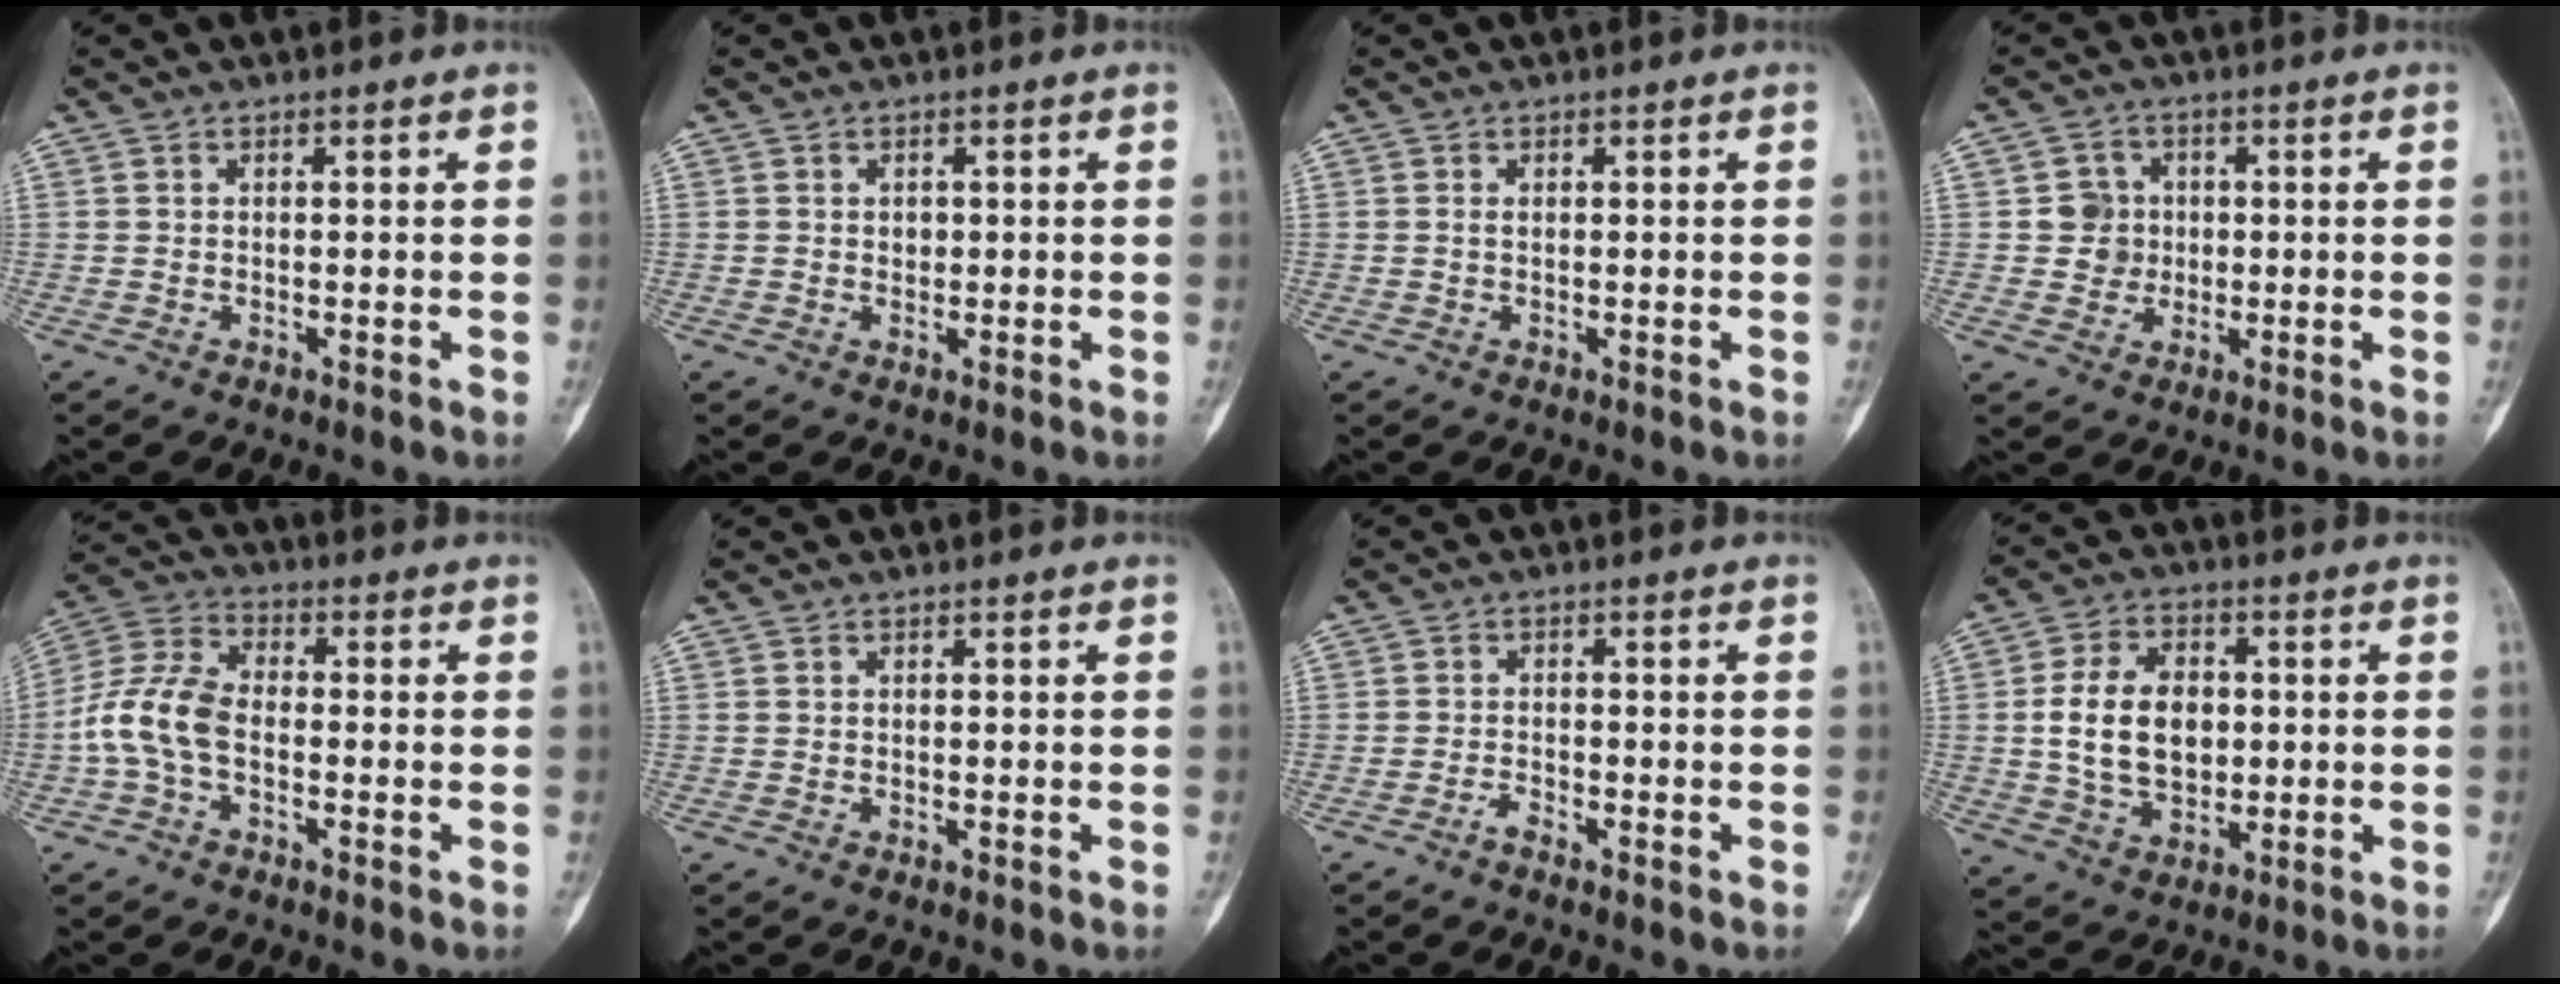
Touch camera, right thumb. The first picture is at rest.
{"total": 1.3, "force": [0.2, 1.1, 0.7], "torque": [-0.001, 0.002, 0.004]}
{"total": 0.6, "force": [0.1, 0.3, 0.4], "torque": [-0.012, 0.004, 0.004]}
{"total": 4.9, "force": [0.2, 4.8, 1.1], "torque": [0.011, 0.009, 0.001]}
{"total": 10.0, "force": [-2.1, 6.0, 7.7], "torque": [-0.164, 0.031, -0.051]}
{"total": 0.0}
{"total": 1.6, "force": [-1.3, 0.3, 0.7], "torque": [-0.018, 0.008, -0.029]}
{"total": 12.8, "force": [0.6, 8.7, 9.3], "torque": [-0.146, 0.004, 0.016]}